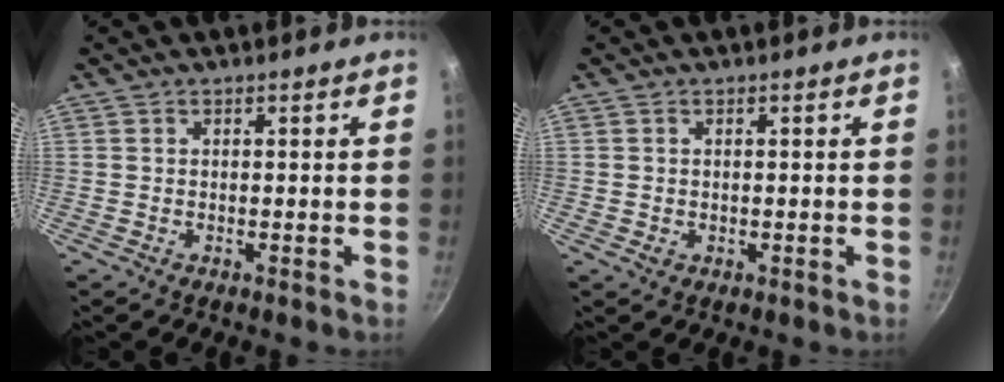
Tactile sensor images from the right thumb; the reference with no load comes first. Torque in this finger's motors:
{"motor_torque": [0.74, 0.41, 0.07, -0.38, 0.03]}